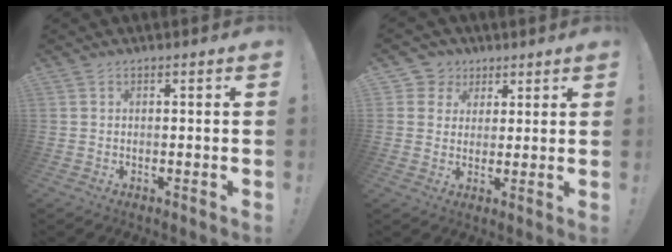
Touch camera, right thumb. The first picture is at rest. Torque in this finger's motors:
{"motor_torque": [0.05, -0.02, -0.26, 0.24, 0.04]}